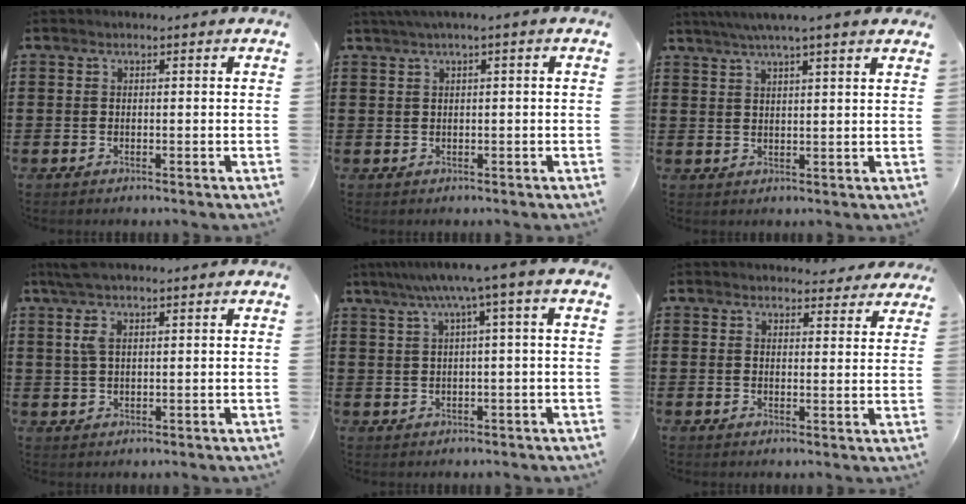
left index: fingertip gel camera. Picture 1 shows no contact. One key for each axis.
{"total": 1.5, "fx": 0.1, "fy": -0.1, "fz": 1.5, "tx": -0.025, "ty": -0.004, "tz": 0.003}
{"total": 4.2, "fx": 3.4, "fy": -0.4, "fz": 2.4, "tx": -0.057, "ty": -0.005, "tz": 0.060}
{"total": 4.0, "fx": 1.8, "fy": 1.1, "fz": 3.4, "tx": -0.071, "ty": 0.006, "tz": 0.031}
{"total": 5.3, "fx": 1.8, "fy": -0.6, "fz": 5.0, "tx": -0.100, "ty": -0.006, "tz": 0.025}
{"total": 3.3, "fx": 3.2, "fy": 0.7, "fz": 0.6, "tx": -0.005, "ty": -0.016, "tz": 0.057}